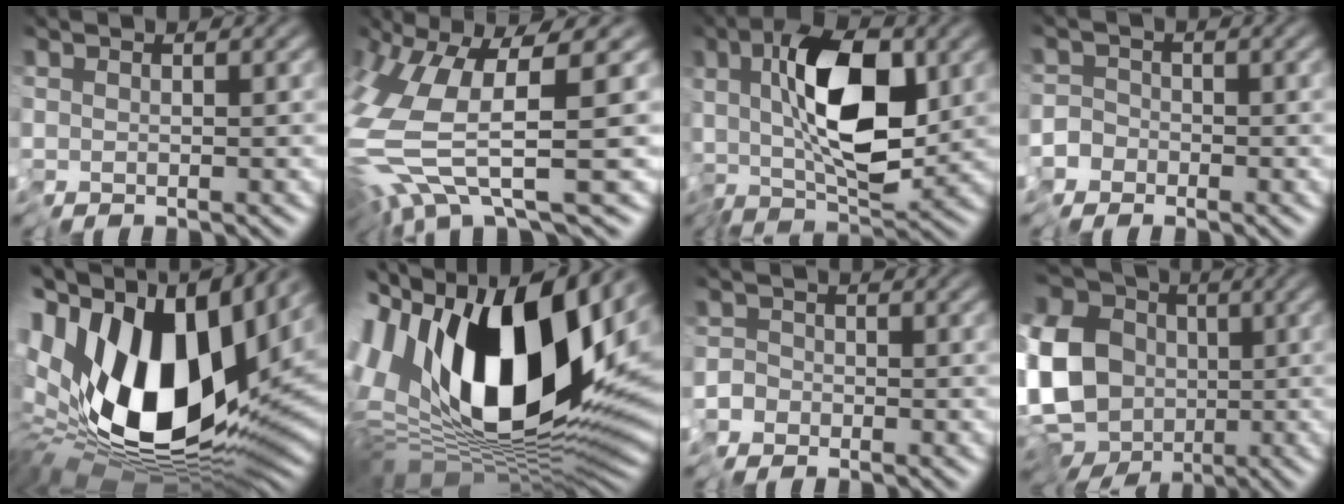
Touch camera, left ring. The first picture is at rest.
{"total": 8.1, "force": [-1.0, 1.4, 7.9], "torque": [-0.184, -0.009, -0.023]}
{"total": 9.1, "force": [1.4, 4.1, 8.0], "torque": [-0.146, 0.005, 0.021]}
{"total": 4.7, "force": [-3.4, 3.2, 0.1], "torque": [0.023, -0.007, -0.074]}
{"total": 16.6, "force": [2.9, 9.3, 13.5], "torque": [-0.258, -0.007, 0.047]}
{"total": 17.0, "force": [3.8, 8.6, 14.2], "torque": [-0.254, 0.002, 0.047]}
{"total": 3.8, "force": [-2.9, 2.6, 0.1], "torque": [0.032, -0.002, -0.059]}
{"total": 15.8, "force": [-2.2, 12.9, 8.8], "torque": [-0.190, -0.021, -0.055]}